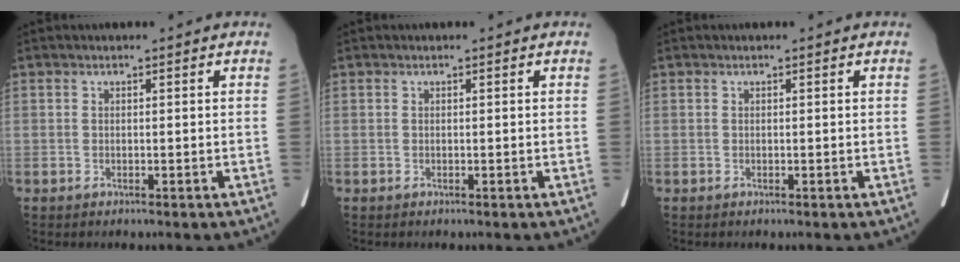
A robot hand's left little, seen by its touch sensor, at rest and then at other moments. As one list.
[{"total": 0.0}, {"total": 0.0}]